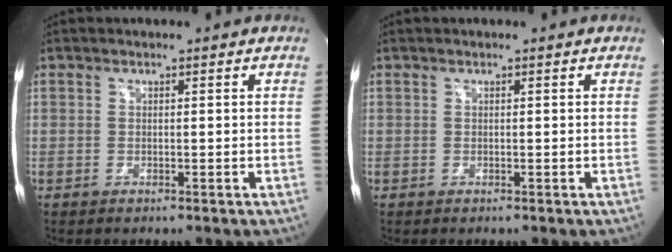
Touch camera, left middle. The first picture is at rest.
{"total": 0.0}